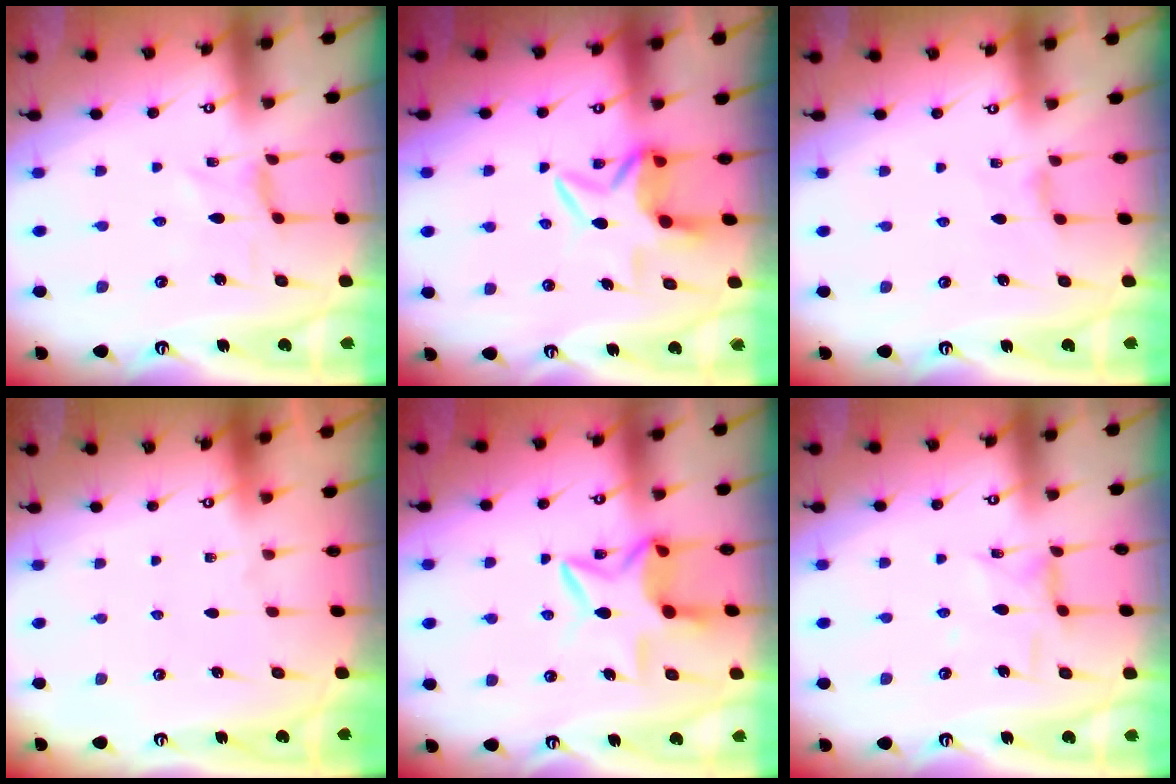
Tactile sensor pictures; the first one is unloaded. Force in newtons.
{"total": 6.8, "press": 6.6, "slide": 1.5}
{"total": 2.0, "press": 1.9, "slide": 0.5}
{"total": 0.0}
{"total": 11.1, "press": 11.0, "slide": 1.5}
{"total": 3.7, "press": 3.7, "slide": 0.3}